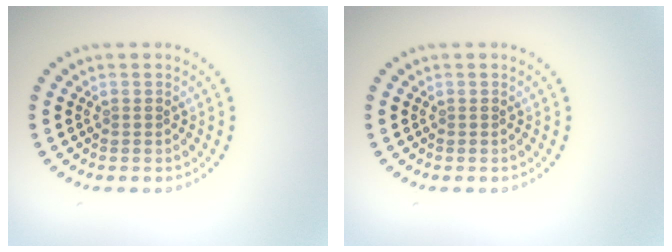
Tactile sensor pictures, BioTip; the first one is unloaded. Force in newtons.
{"total": 0.0}